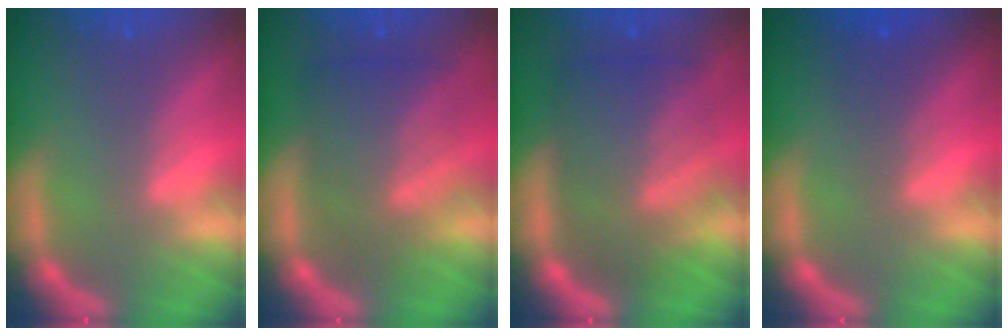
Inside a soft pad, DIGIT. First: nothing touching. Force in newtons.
{"total": 7.6}
{"total": 9.4}
{"total": 2.0}